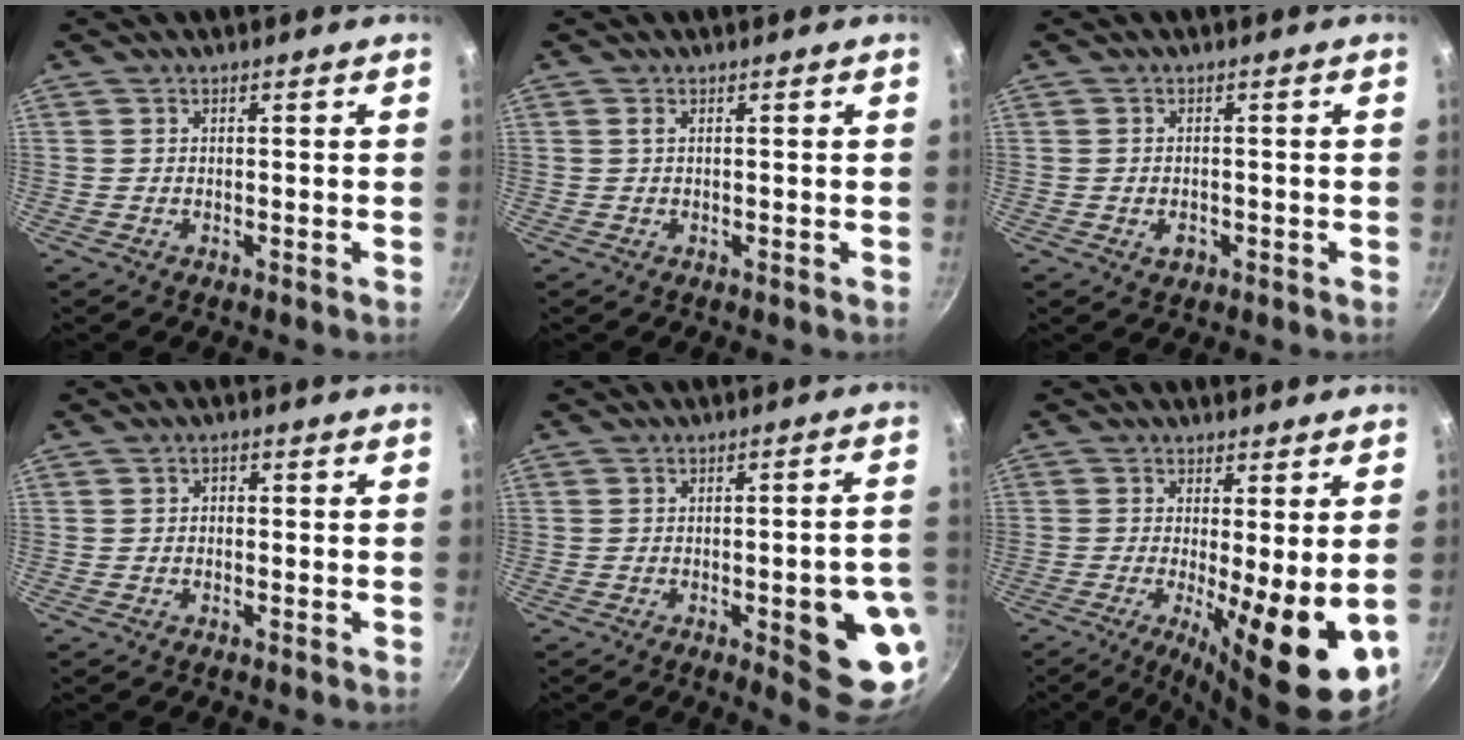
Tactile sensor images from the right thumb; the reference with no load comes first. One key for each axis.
{"total": 0.6, "fx": 0.2, "fy": 0.1, "fz": 0.5, "tx": -0.012, "ty": 0.001, "tz": 0.004}
{"total": 2.1, "fx": -0.8, "fy": 1.5, "fz": 1.3, "tx": -0.017, "ty": 0.004, "tz": -0.009}
{"total": 1.1, "fx": -0.2, "fy": 0.9, "fz": 0.6, "tx": -0.010, "ty": 0.006, "tz": -0.004}
{"total": 14.3, "fx": -3.7, "fy": 4.3, "fz": 13.2, "tx": -0.119, "ty": 0.013, "tz": -0.042}
{"total": 14.0, "fx": -2.3, "fy": 3.7, "fz": 13.3, "tx": -0.188, "ty": -0.018, "tz": -0.026}